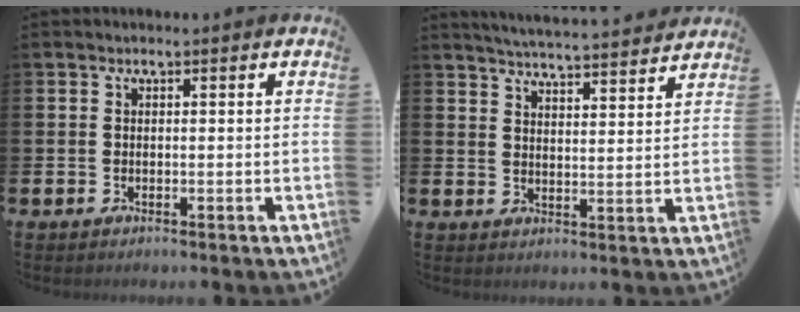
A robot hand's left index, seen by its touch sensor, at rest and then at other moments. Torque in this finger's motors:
{"motor_torque": [0.64, -0.86, 0.16, 0.04]}